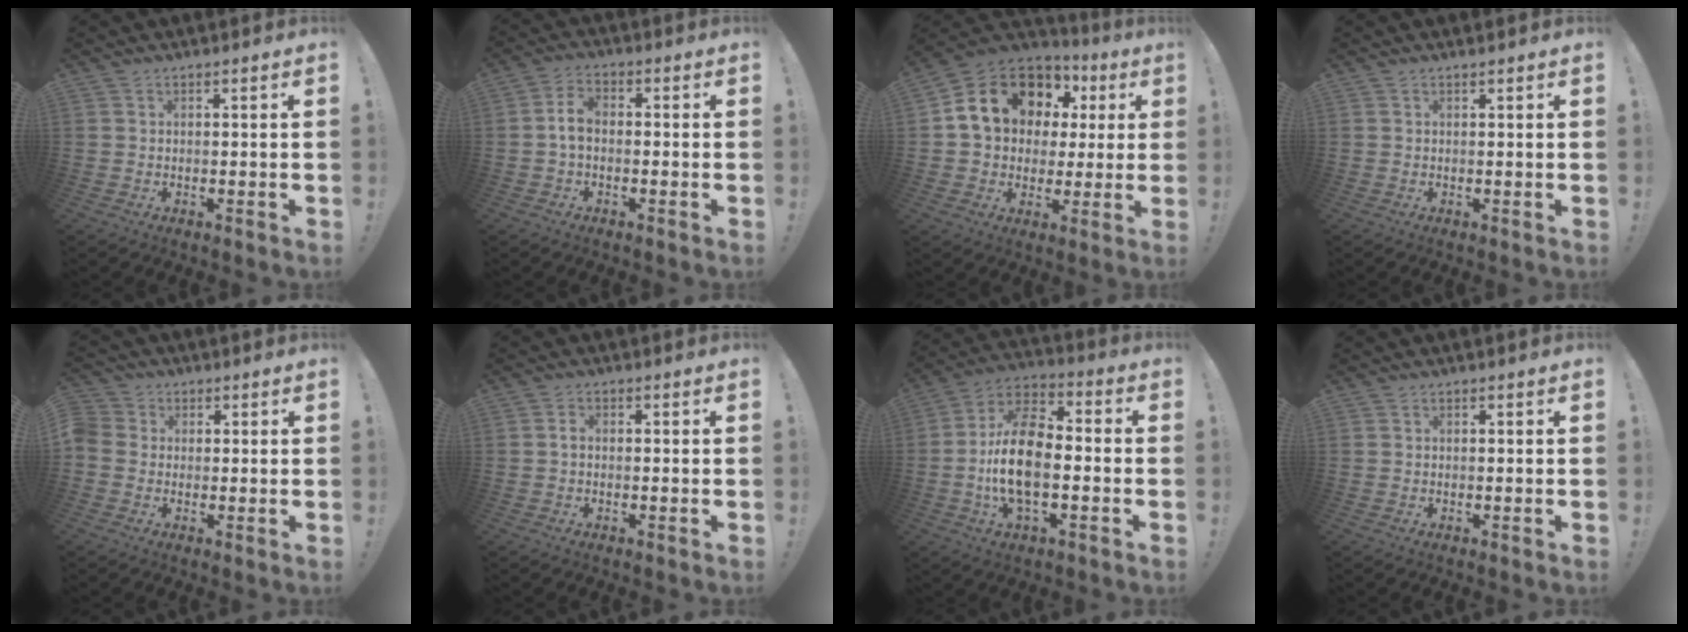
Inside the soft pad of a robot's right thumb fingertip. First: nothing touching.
{"total": 5.0, "force": [-0.4, 3.0, 4.0], "torque": [-0.083, 0.009, -0.004]}
{"total": 17.8, "force": [6.9, 13.4, 9.4], "torque": [-0.150, -0.023, 0.143]}
{"total": 0.5, "force": [0.4, -0.3, 0.1], "torque": [0.005, -0.003, 0.007]}
{"total": 4.6, "force": [-0.3, 4.3, 1.7], "torque": [-0.043, 0.007, -0.006]}
{"total": 1.1, "force": [-0.4, 0.6, 0.9], "torque": [-0.013, 0.003, -0.008]}
{"total": 16.5, "force": [-2.9, 8.9, 13.6], "torque": [-0.270, 0.013, -0.050]}
{"total": 0.0}